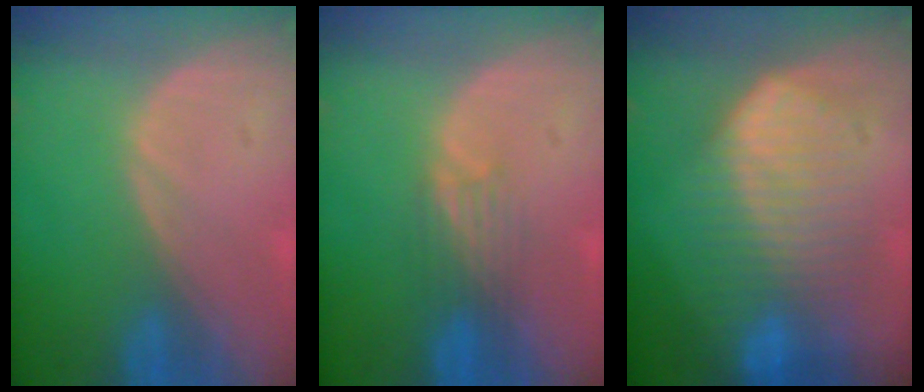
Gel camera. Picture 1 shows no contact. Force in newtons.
{"total": 3.5, "press": 3.1, "slide": 1.6}
{"total": 10.0, "press": 10.0, "slide": 0.4}